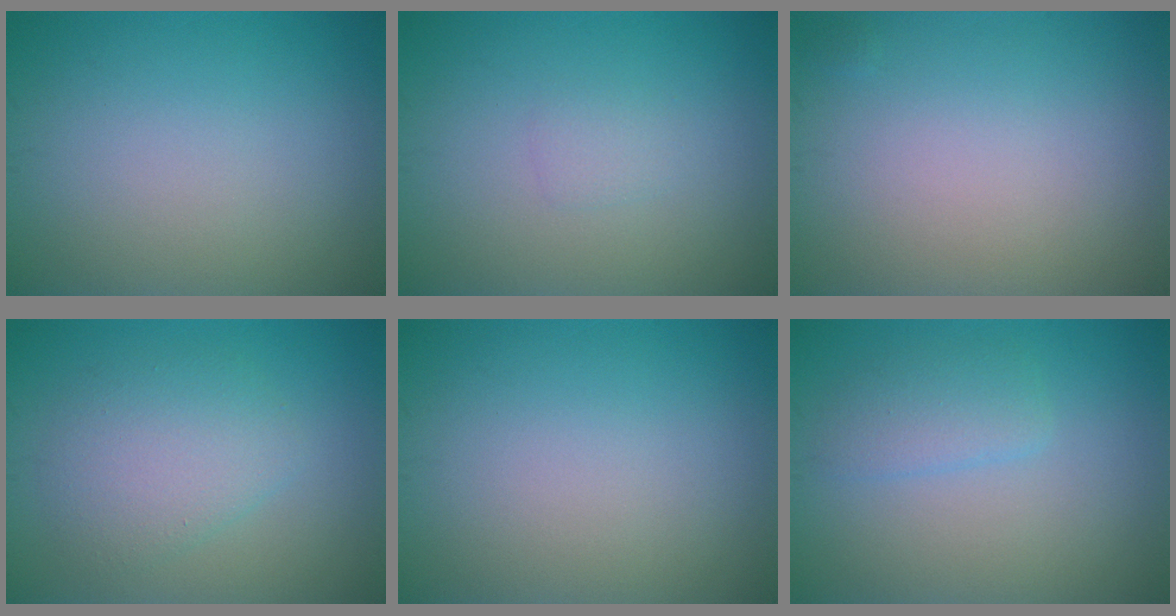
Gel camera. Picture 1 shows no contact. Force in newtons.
{"total": 0.9, "press": 0.9, "slide": 0.1}
{"total": 0.0}
{"total": 3.8, "press": 3.8, "slide": 0.1}
{"total": 0.0}
{"total": 2.1, "press": 2.1, "slide": 0.1}